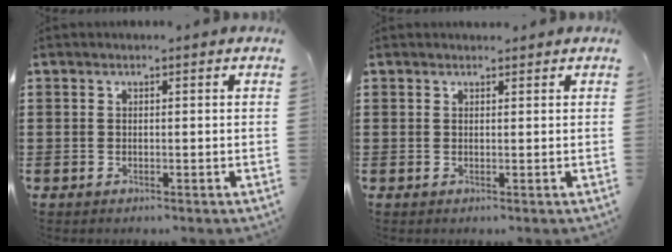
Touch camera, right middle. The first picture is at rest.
{"total": 0.8, "force": [0.8, 0.2, -0.1], "torque": [0.007, -0.005, 0.014]}